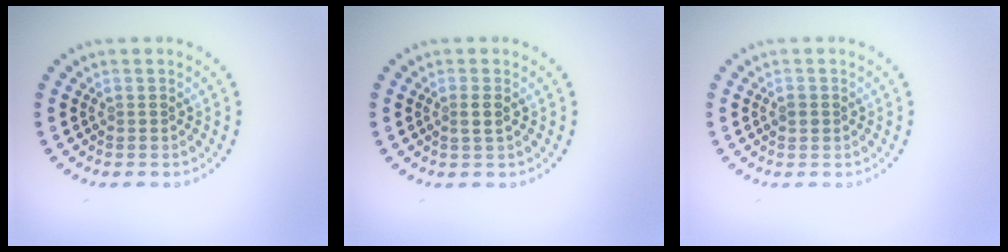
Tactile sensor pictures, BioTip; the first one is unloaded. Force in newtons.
{"total": 1.2, "press": 1.0, "slide": 0.7}
{"total": 1.1, "press": 1.1, "slide": 0.1}